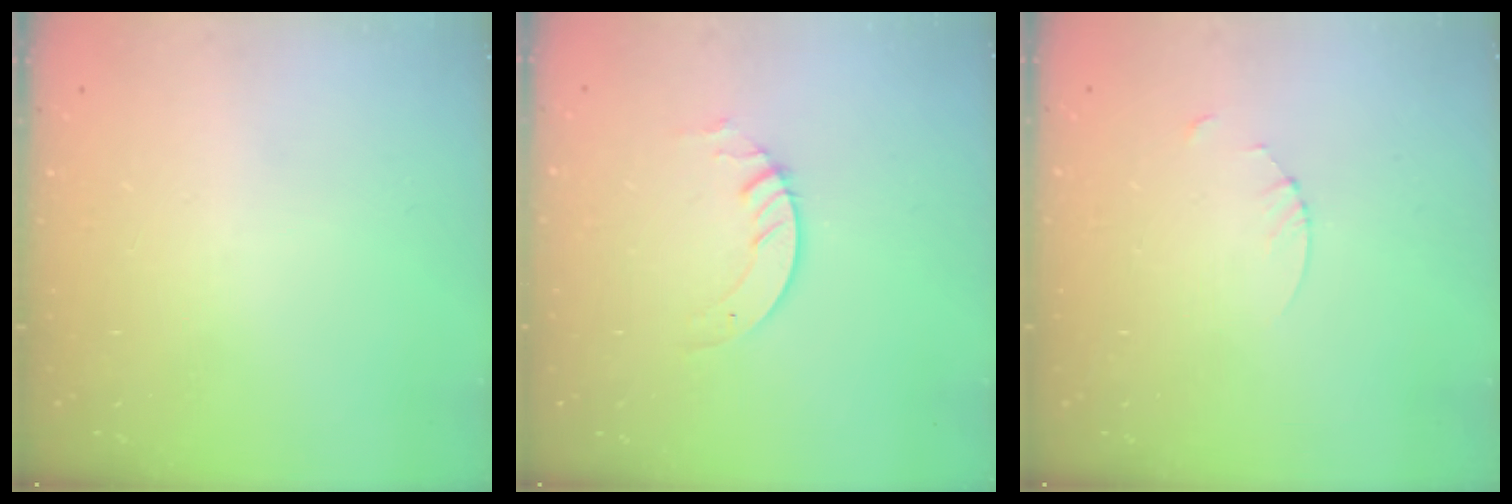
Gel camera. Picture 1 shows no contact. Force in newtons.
{"total": 3.6, "press": 3.6, "slide": 0.3}
{"total": 2.7, "press": 2.7, "slide": 0.3}